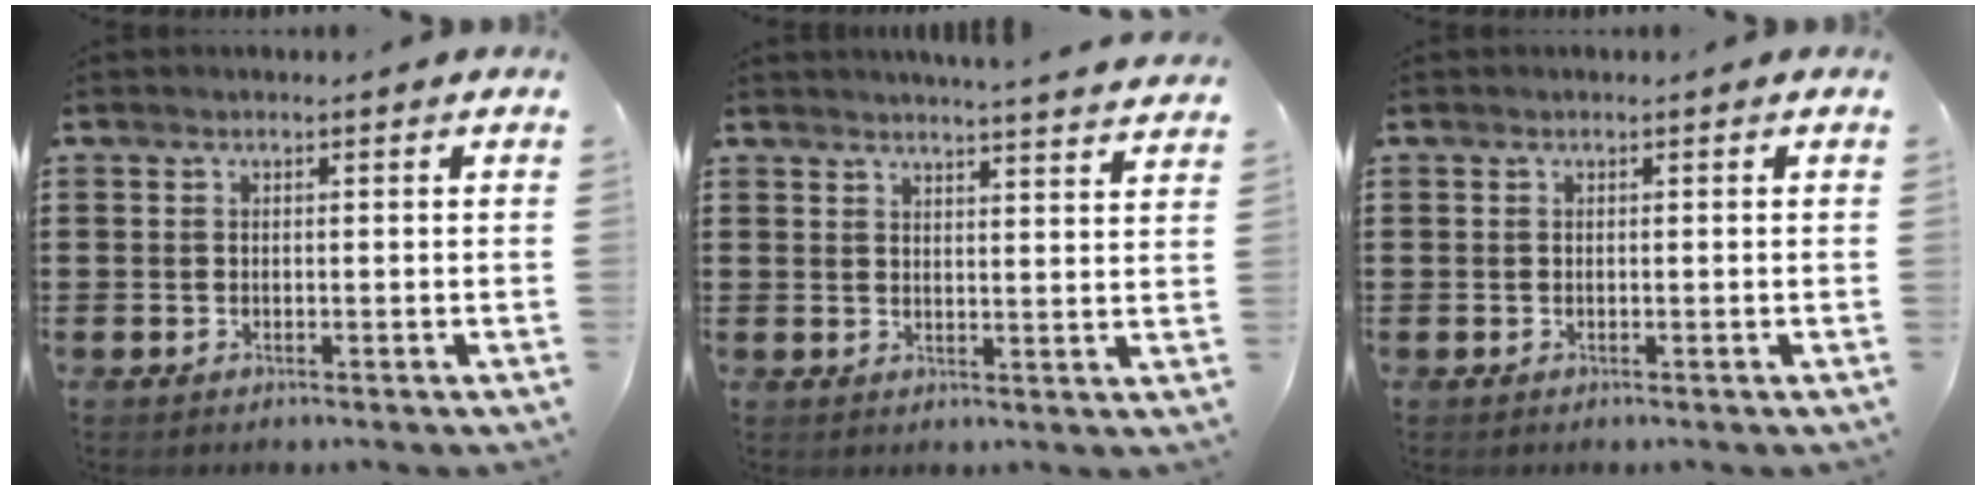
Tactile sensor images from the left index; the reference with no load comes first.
{"total": 3.8, "force": [3.6, -0.9, 0.4], "torque": [-0.011, -0.026, 0.062]}
{"total": 0.0}